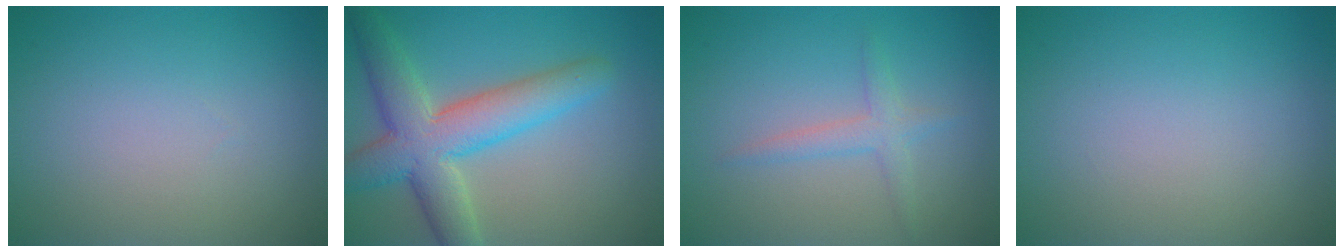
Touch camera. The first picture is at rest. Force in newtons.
{"total": 7.6, "press": 7.6, "slide": 0.4}
{"total": 2.0, "press": 2.0, "slide": 0.1}
{"total": 0.0}